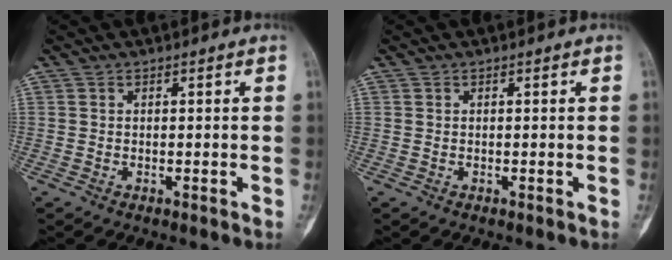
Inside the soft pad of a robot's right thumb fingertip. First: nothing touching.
{"total": 0.0}